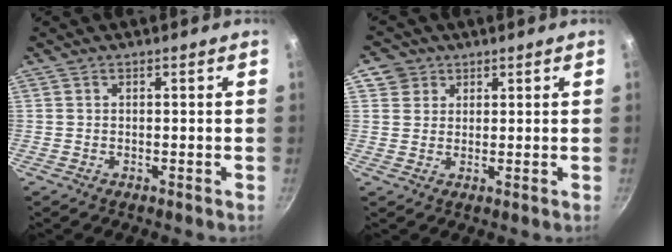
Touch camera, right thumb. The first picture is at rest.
{"total": 4.0, "force": [1.8, 3.5, 0.5], "torque": [0.028, 0.006, 0.026]}